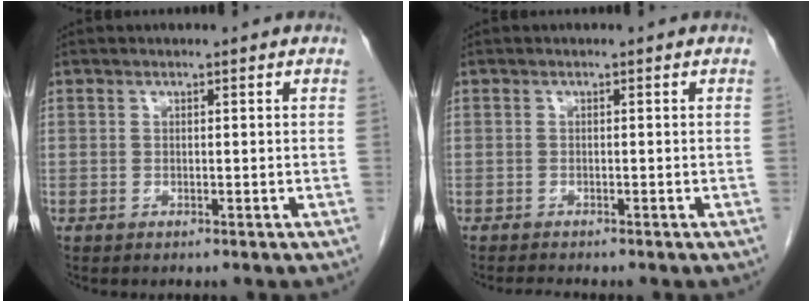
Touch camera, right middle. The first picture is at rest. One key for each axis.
{"total": 1.2, "fx": -1.2, "fy": -0.2, "fz": 0.3, "tx": -0.015, "ty": -0.008, "tz": -0.019}